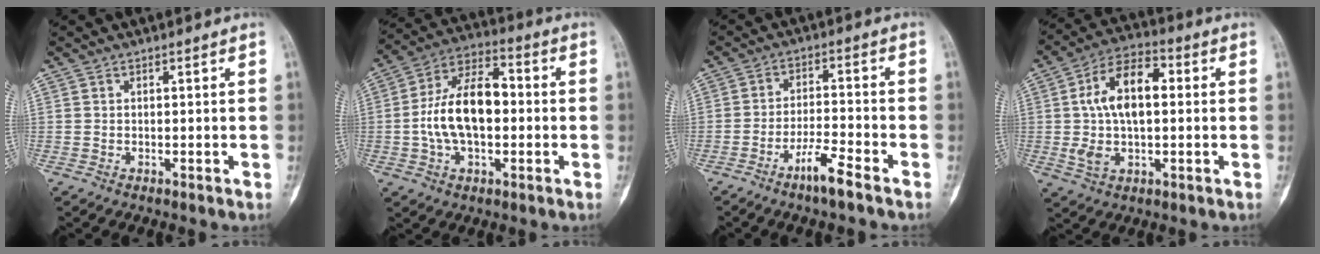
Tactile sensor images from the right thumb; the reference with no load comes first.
{"total": 15.3, "force": [-0.9, 8.8, 12.4], "torque": [-0.210, 0.036, -0.022]}
{"total": 6.4, "force": [-4.4, 1.0, 4.5], "torque": [-0.085, 0.029, -0.081]}
{"total": 14.0, "force": [1.1, 7.9, 11.5], "torque": [-0.195, 0.026, 0.017]}